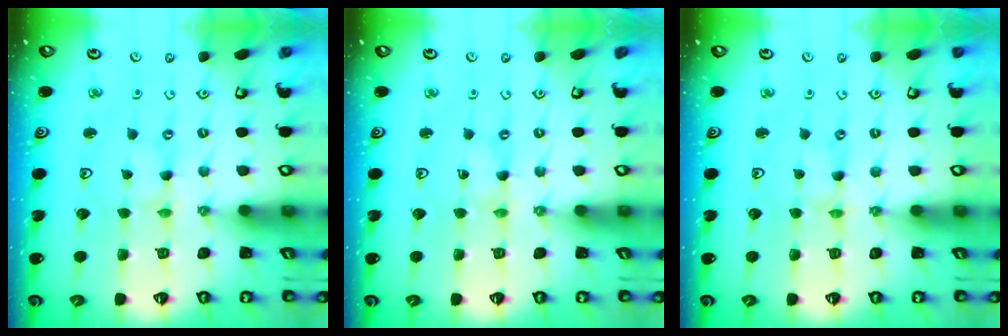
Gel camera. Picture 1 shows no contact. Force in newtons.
{"total": 0.0}
{"total": 0.0}